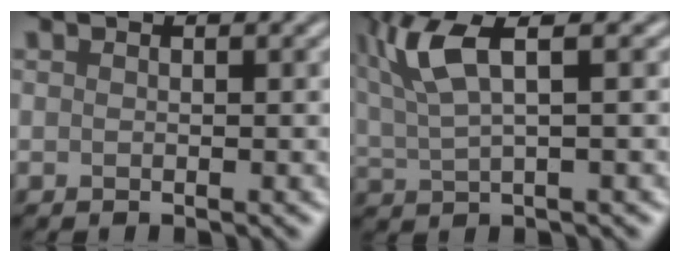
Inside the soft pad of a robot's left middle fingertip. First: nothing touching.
{"total": 6.0, "force": [2.7, 1.6, 5.1], "torque": [-0.116, 0.014, 0.058]}